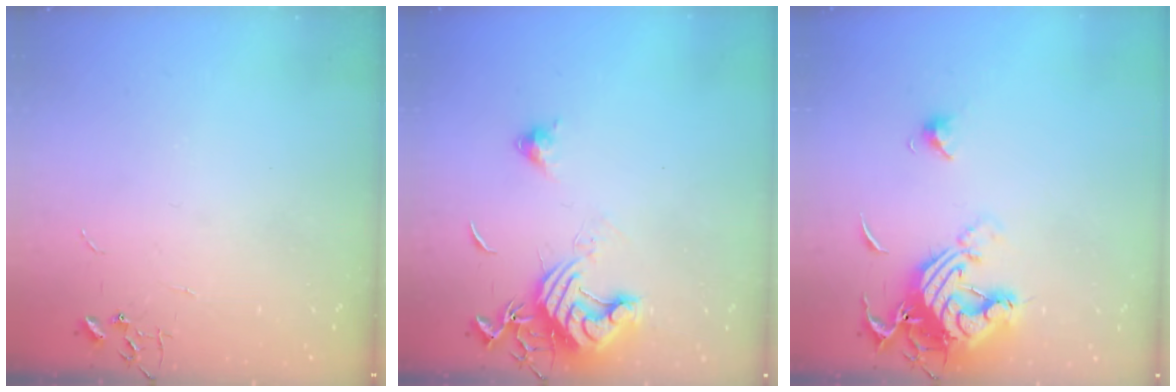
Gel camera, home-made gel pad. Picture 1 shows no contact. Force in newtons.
{"total": 13.2, "press": 13.1, "slide": 1.6}
{"total": 15.2, "press": 15.1, "slide": 1.4}